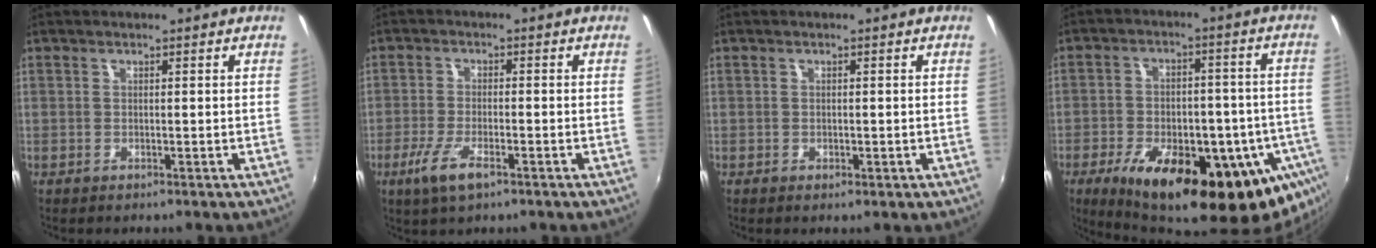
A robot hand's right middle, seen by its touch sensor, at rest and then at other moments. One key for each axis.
{"total": 6.1, "fx": -3.4, "fy": 1.7, "fz": 4.8, "tx": -0.112, "ty": -0.014, "tz": -0.066}
{"total": 0.9, "fx": -0.4, "fy": 0.6, "fz": 0.6, "tx": -0.008, "ty": -0.004, "tz": -0.007}
{"total": 27.3, "fx": -13.7, "fy": 12.3, "fz": 20.2, "tx": -0.326, "ty": -0.041, "tz": -0.178}